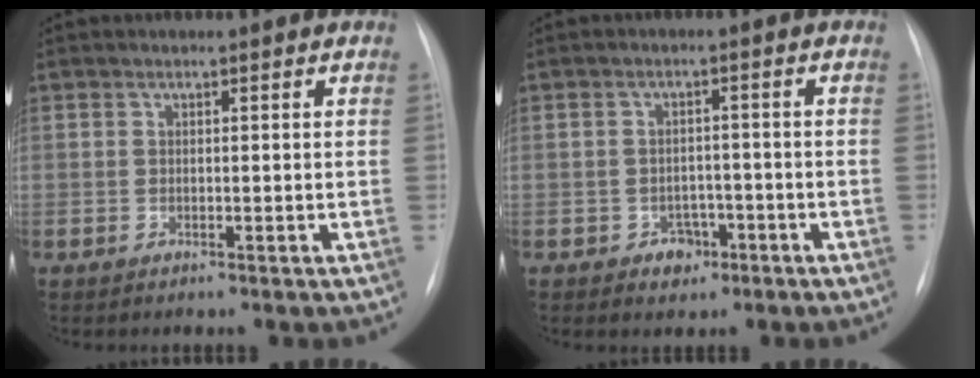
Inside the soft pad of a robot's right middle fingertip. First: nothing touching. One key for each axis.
{"total": 3.2, "fx": -1.7, "fy": 2.4, "fz": 1.2, "tx": -0.008, "ty": 0.010, "tz": -0.019}